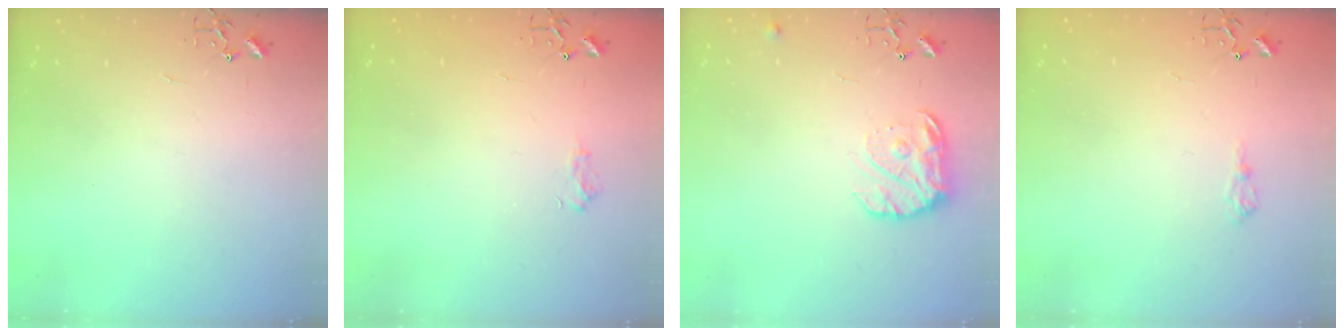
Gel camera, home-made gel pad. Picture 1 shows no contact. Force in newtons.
{"total": 6.6, "press": 6.6, "slide": 0.8}
{"total": 12.7, "press": 12.6, "slide": 0.7}
{"total": 6.5, "press": 6.5, "slide": 0.9}